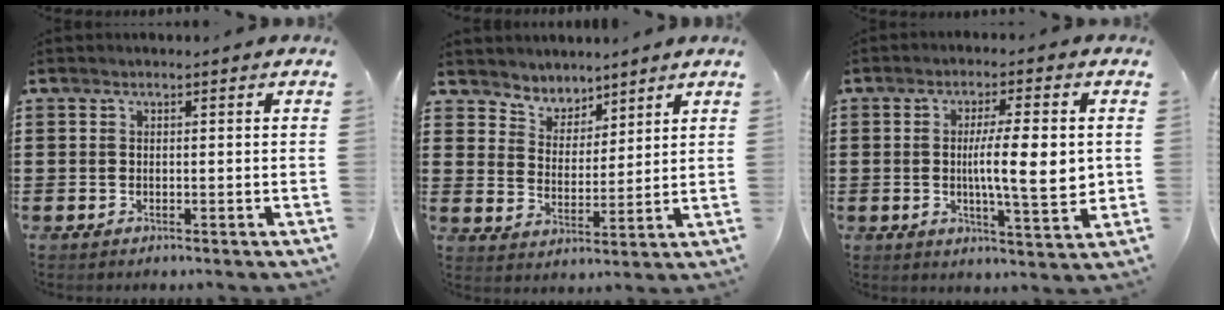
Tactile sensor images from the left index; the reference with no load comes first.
{"total": 4.4, "force": [3.9, 1.9, -0.7], "torque": [-0.012, -0.015, 0.070]}
{"total": 9.8, "force": [0.3, 2.0, 9.6], "torque": [-0.153, 0.000, 0.001]}